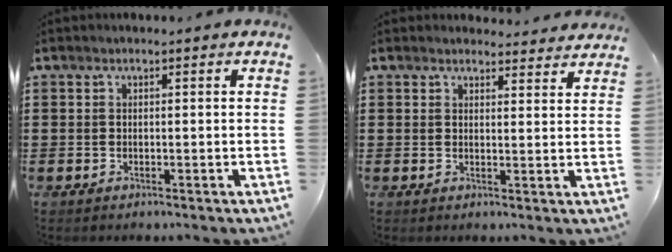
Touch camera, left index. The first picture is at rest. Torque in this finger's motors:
{"motor_torque": [0.93, -1.20, 0.00, -0.03]}